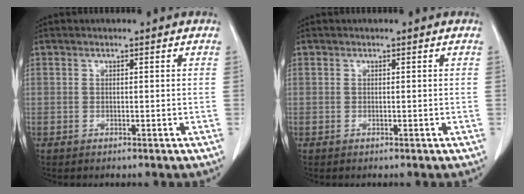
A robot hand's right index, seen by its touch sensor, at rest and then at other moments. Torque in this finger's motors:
{"motor_torque": [0.00, 0.00, 0.00, 0.00]}